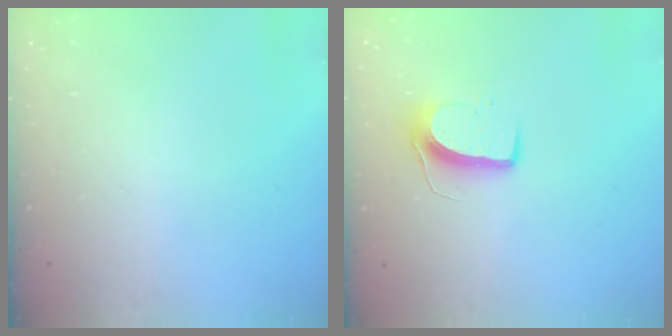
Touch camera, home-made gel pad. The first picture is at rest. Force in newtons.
{"total": 9.3, "press": 9.3, "slide": 0.5}